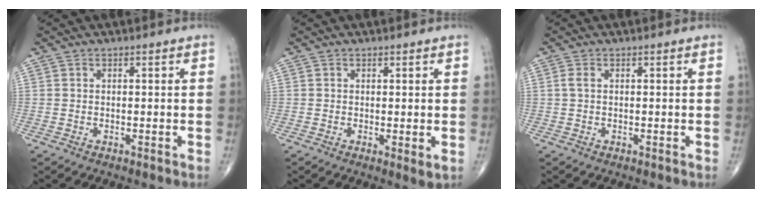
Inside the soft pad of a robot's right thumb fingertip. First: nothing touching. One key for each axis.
{"total": 1.9, "fx": 0.0, "fy": 0.5, "fz": 1.8, "tx": -0.032, "ty": -0.009, "tz": 0.000}
{"total": 1.1, "fx": 0.2, "fy": 0.5, "fz": 0.9, "tx": -0.025, "ty": 0.002, "tz": 0.003}